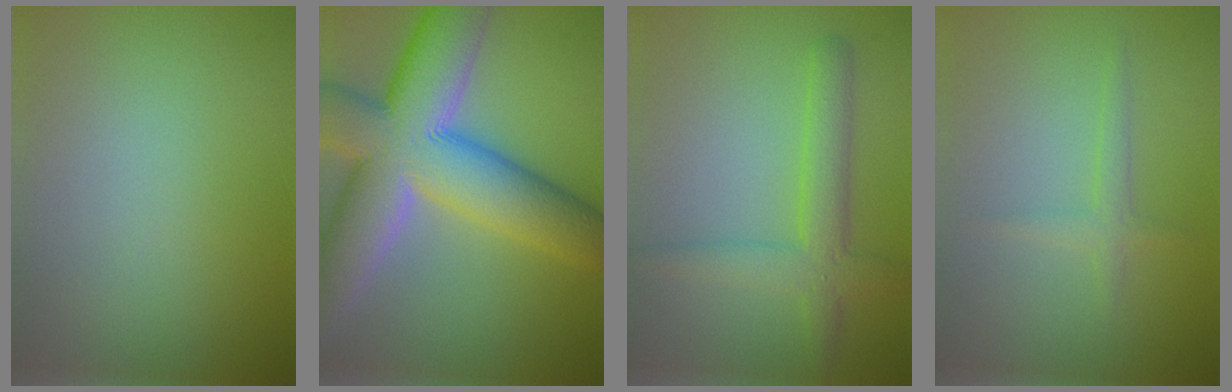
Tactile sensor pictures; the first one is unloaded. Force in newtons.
{"total": 14.4, "press": 14.3, "slide": 1.2}
{"total": 4.0, "press": 4.0, "slide": 0.2}
{"total": 1.4, "press": 1.4, "slide": 0.0}